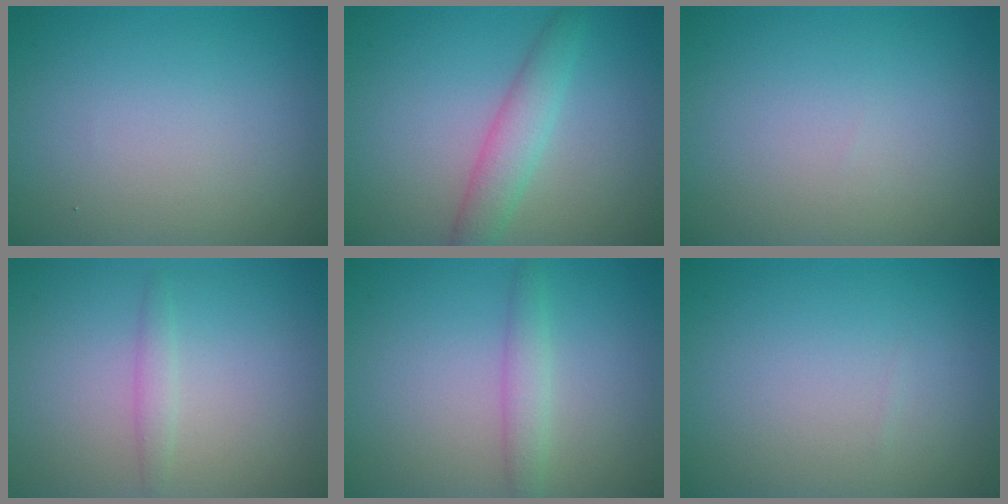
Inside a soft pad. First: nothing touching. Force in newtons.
{"total": 3.2, "press": 3.2, "slide": 0.0}
{"total": 0.0}
{"total": 1.2, "press": 1.2, "slide": 0.1}
{"total": 1.9, "press": 1.9, "slide": 0.1}
{"total": 0.0}